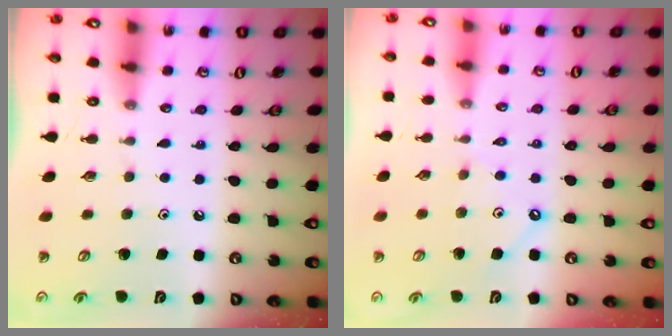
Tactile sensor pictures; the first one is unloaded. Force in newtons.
{"total": 2.3, "press": 2.3, "slide": 0.4}